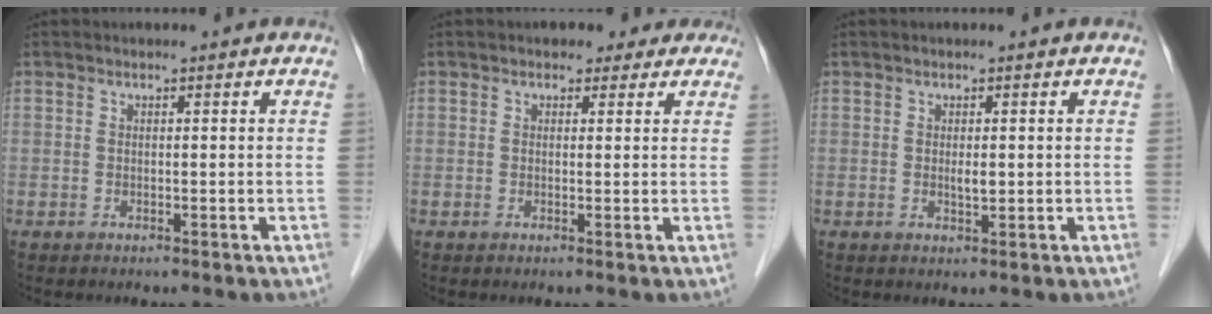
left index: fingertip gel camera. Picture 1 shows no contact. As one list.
[{"total": 3.4, "force": [2.5, 2.2, 0.7], "torque": [0.005, 0.007, 0.020]}, {"total": 1.3, "force": [0.1, 0.4, 1.2], "torque": [-0.021, -0.001, 0.001]}]